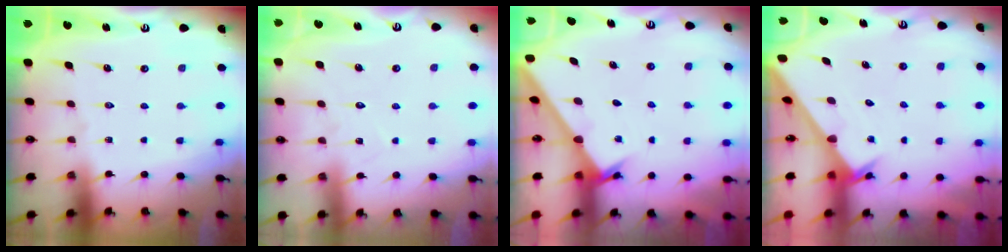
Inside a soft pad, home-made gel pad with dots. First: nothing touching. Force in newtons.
{"total": 5.2, "press": 5.2, "slide": 0.6}
{"total": 1.4, "press": 1.4, "slide": 0.1}
{"total": 2.1, "press": 2.1, "slide": 0.1}